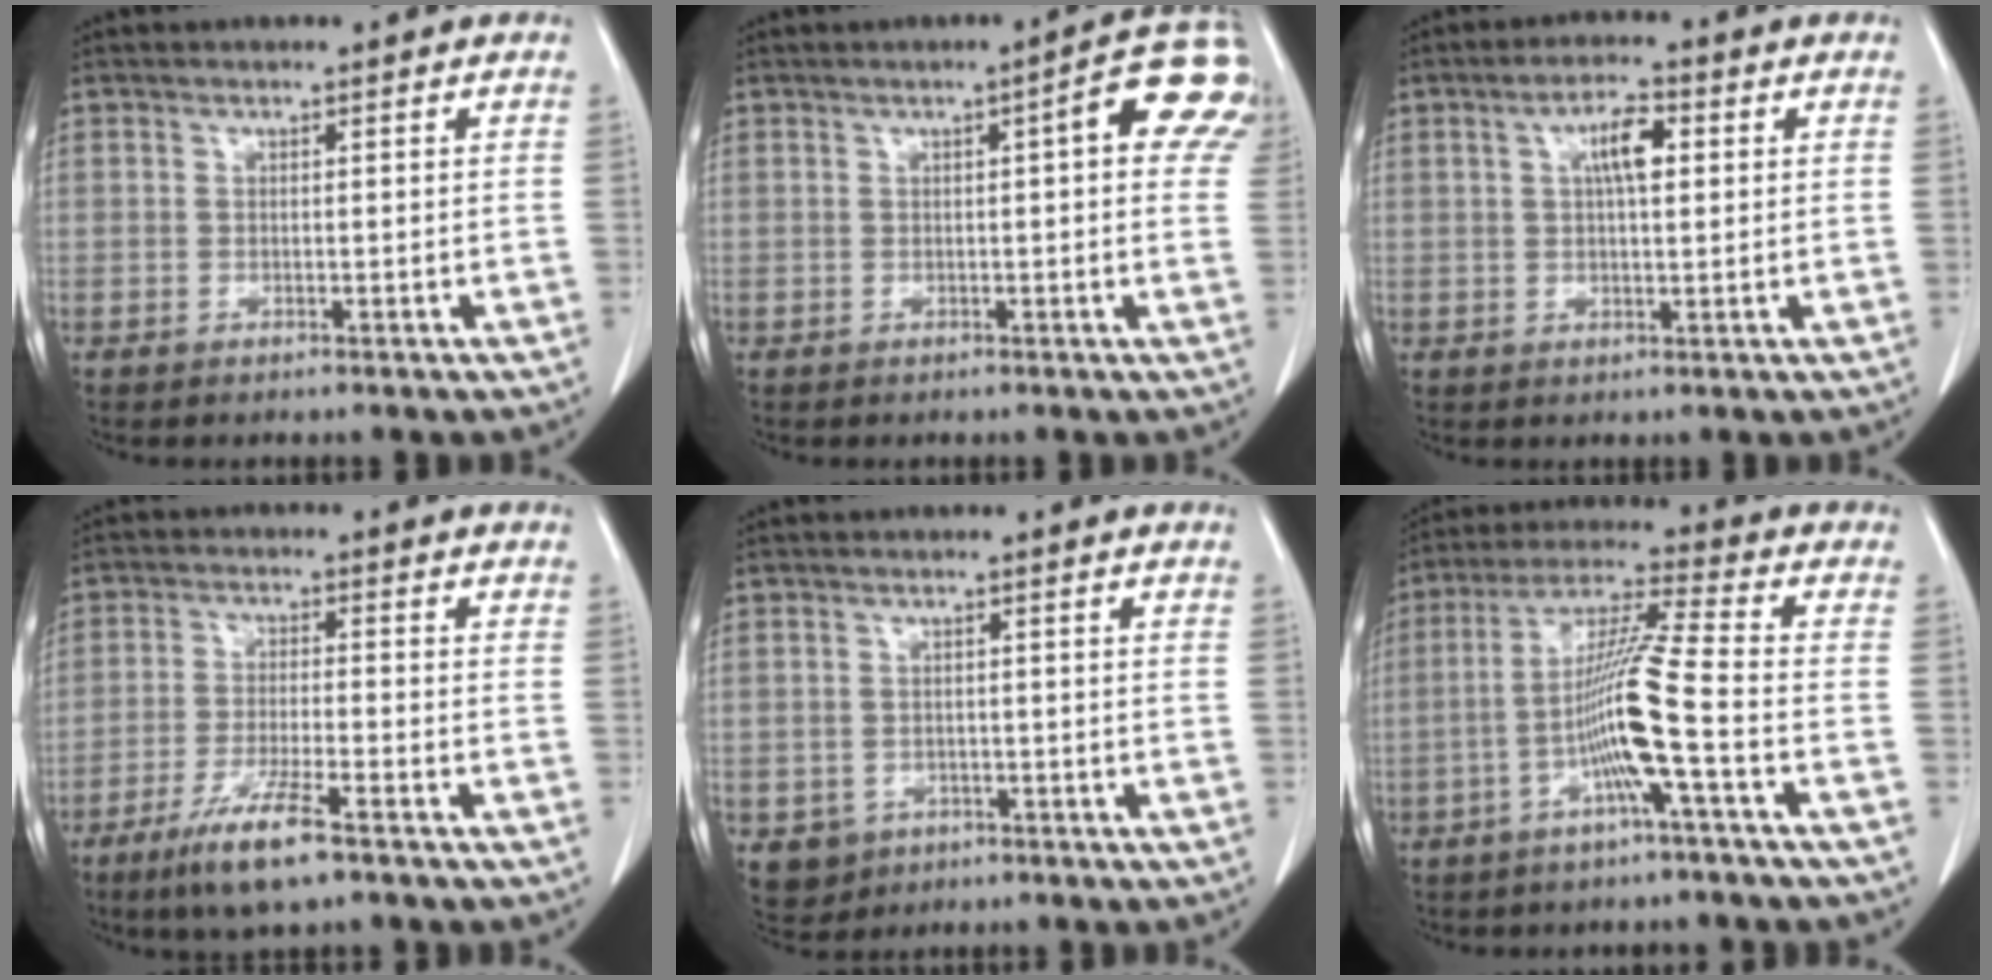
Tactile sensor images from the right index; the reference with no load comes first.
{"total": 8.5, "force": [2.4, 1.4, 8.0], "torque": [-0.090, 0.019, 0.017]}
{"total": 5.0, "force": [1.4, 1.4, 4.6], "torque": [-0.084, 0.009, 0.023]}
{"total": 8.2, "force": [-5.5, 0.6, 6.2], "torque": [-0.123, -0.018, -0.098]}
{"total": 6.1, "force": [-2.8, 5.3, 1.5], "torque": [-0.026, 0.004, -0.032]}
{"total": 10.3, "force": [-3.1, -1.4, 9.7], "torque": [-0.185, 0.010, -0.060]}